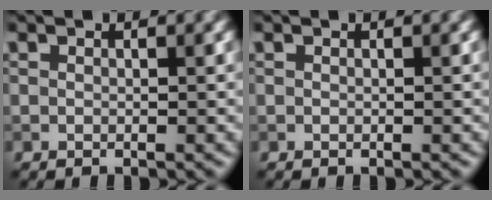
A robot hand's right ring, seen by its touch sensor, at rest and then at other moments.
{"total": 0.0}